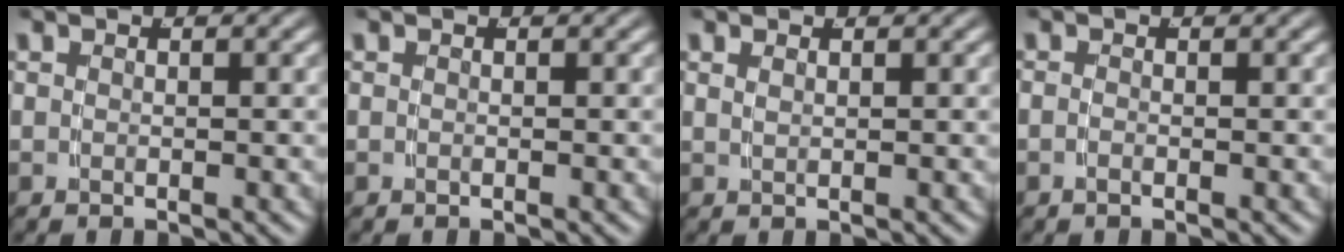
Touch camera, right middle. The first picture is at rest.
{"total": 0.0}
{"total": 0.9, "force": [0.6, -0.7, 0.2], "torque": [0.002, -0.002, 0.018]}
{"total": 0.7, "force": [-0.5, -0.2, 0.4], "torque": [-0.012, -0.003, -0.008]}